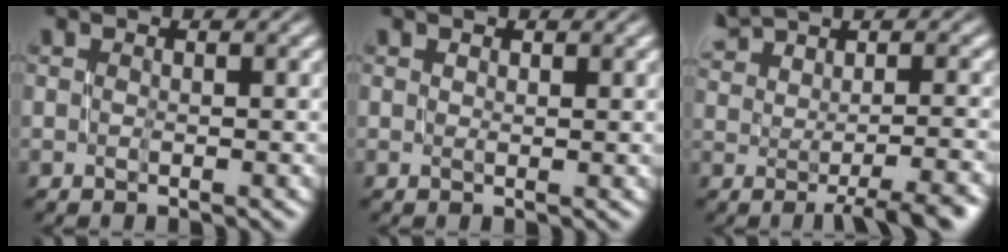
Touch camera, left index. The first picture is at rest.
{"total": 0.0}
{"total": 4.9, "force": [0.2, 1.5, 4.7], "torque": [-0.048, 0.008, 0.010]}